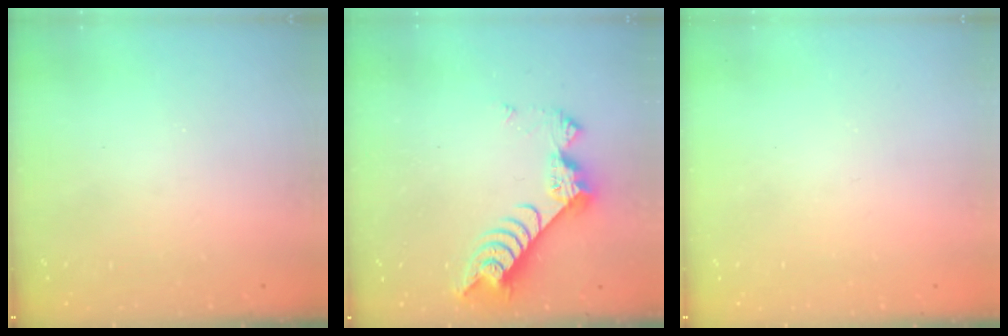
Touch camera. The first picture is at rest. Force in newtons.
{"total": 9.5, "press": 9.4, "slide": 1.0}
{"total": 0.0}